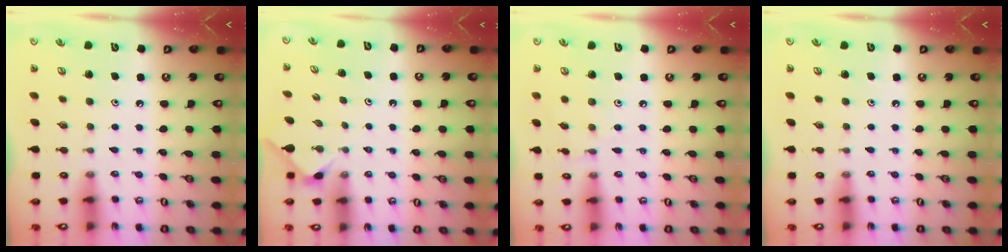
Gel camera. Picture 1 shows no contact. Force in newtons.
{"total": 2.1, "press": 2.1, "slide": 0.4}
{"total": 4.3, "press": 4.3, "slide": 0.5}
{"total": 0.0}